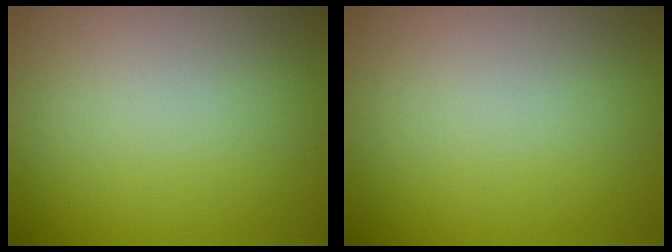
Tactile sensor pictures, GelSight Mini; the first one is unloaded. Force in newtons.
{"total": 0.0}